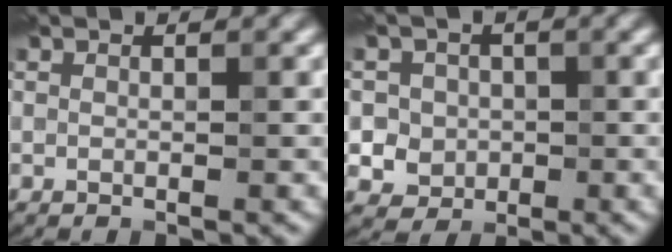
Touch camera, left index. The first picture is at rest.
{"total": 5.0, "force": [0.3, 4.8, 1.6], "torque": [-0.017, 0.021, -0.006]}